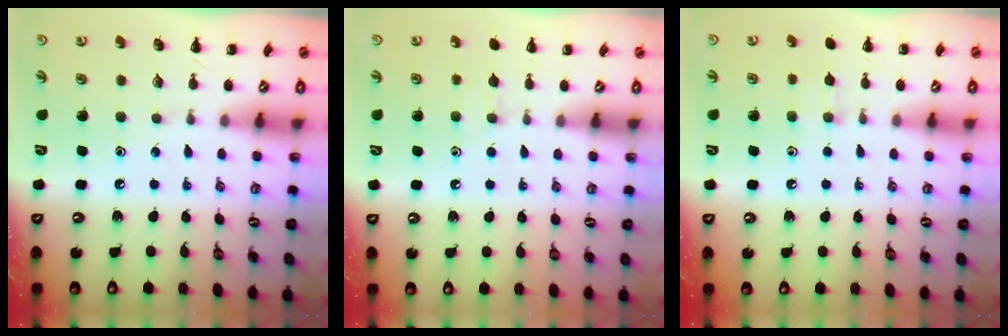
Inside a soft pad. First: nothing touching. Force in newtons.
{"total": 3.3, "press": 3.0, "slide": 1.3}
{"total": 6.2, "press": 5.8, "slide": 2.2}